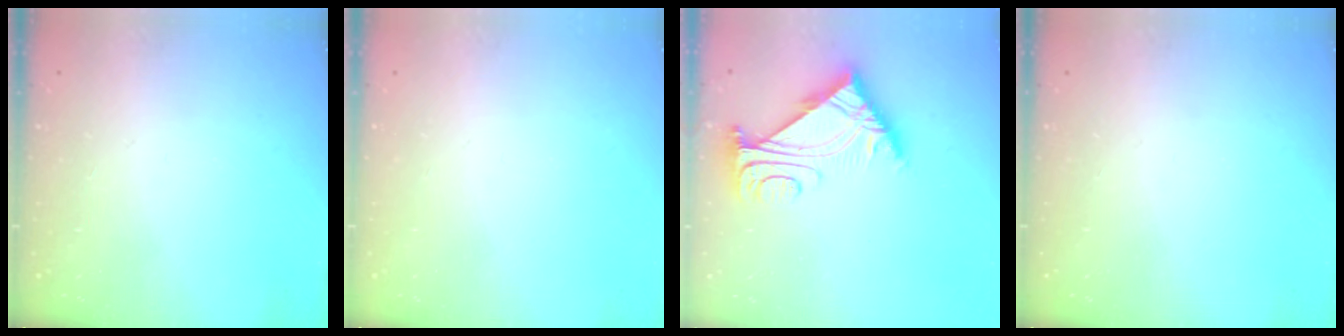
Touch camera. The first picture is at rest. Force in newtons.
{"total": 0.0}
{"total": 7.3, "press": 7.2, "slide": 1.2}
{"total": 0.0}